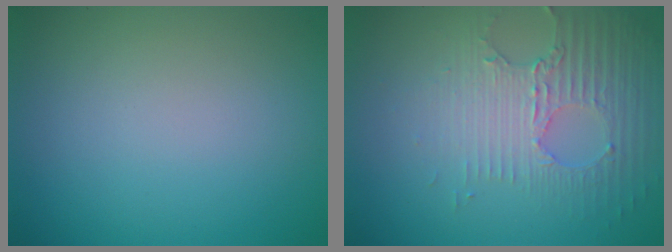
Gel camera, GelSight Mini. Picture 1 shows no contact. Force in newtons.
{"total": 3.5, "press": 3.3, "slide": 1.3}